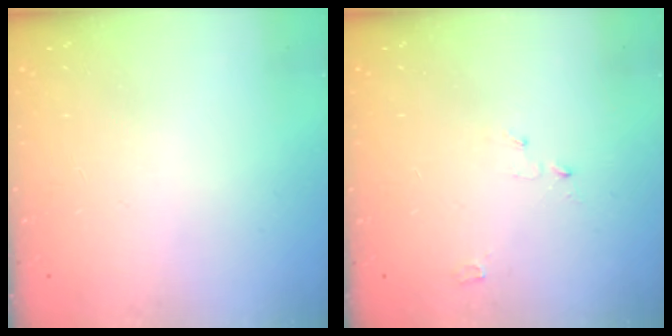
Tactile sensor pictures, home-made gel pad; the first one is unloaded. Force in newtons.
{"total": 2.9, "press": 2.8, "slide": 0.3}